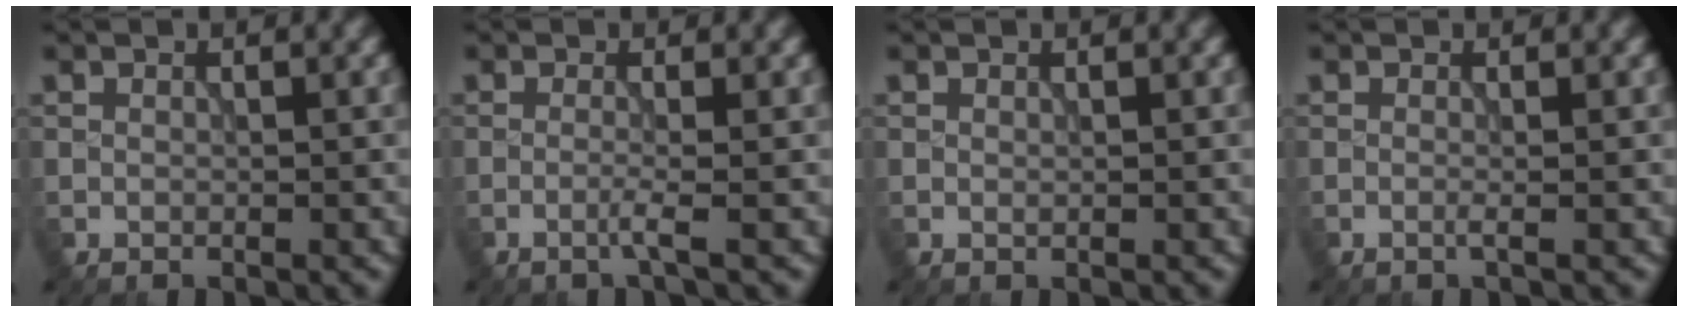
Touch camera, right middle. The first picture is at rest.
{"total": 1.6, "force": [-0.6, 0.2, 1.5], "torque": [-0.024, 0.002, -0.021]}
{"total": 0.0}
{"total": 0.9, "force": [-0.2, 0.2, 0.8], "torque": [-0.014, -0.005, -0.008]}